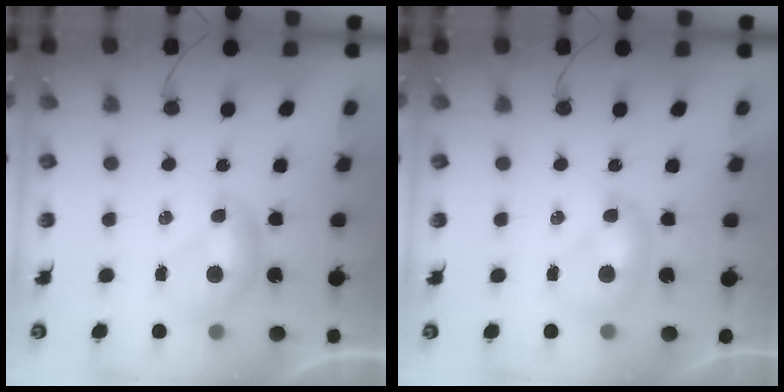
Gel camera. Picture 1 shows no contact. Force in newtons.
{"total": 1.6, "press": 1.6, "slide": 0.2}